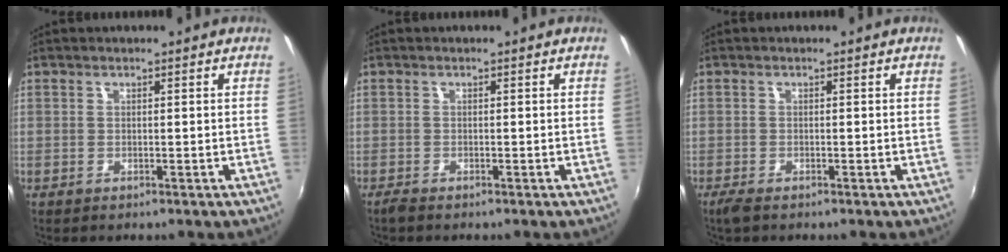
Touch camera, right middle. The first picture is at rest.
{"total": 1.2, "force": [-1.0, 0.2, 0.5], "torque": [-0.011, -0.005, -0.022]}
{"total": 2.0, "force": [-1.5, 0.5, 1.2], "torque": [-0.027, -0.009, -0.029]}